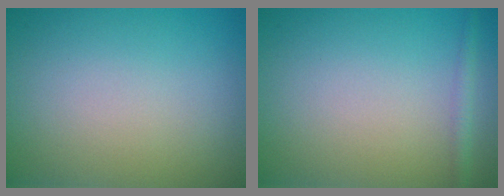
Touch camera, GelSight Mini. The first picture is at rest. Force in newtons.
{"total": 1.3, "press": 1.3, "slide": 0.1}